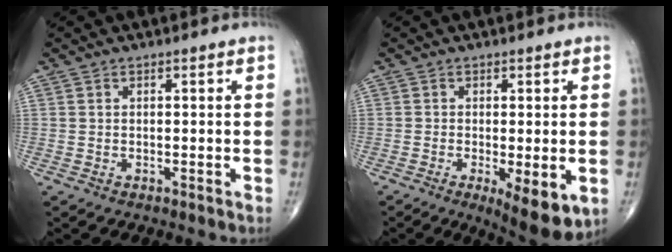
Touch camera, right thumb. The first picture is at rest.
{"total": 8.6, "force": [-2.5, 2.7, 7.8], "torque": [-0.107, -0.020, -0.033]}